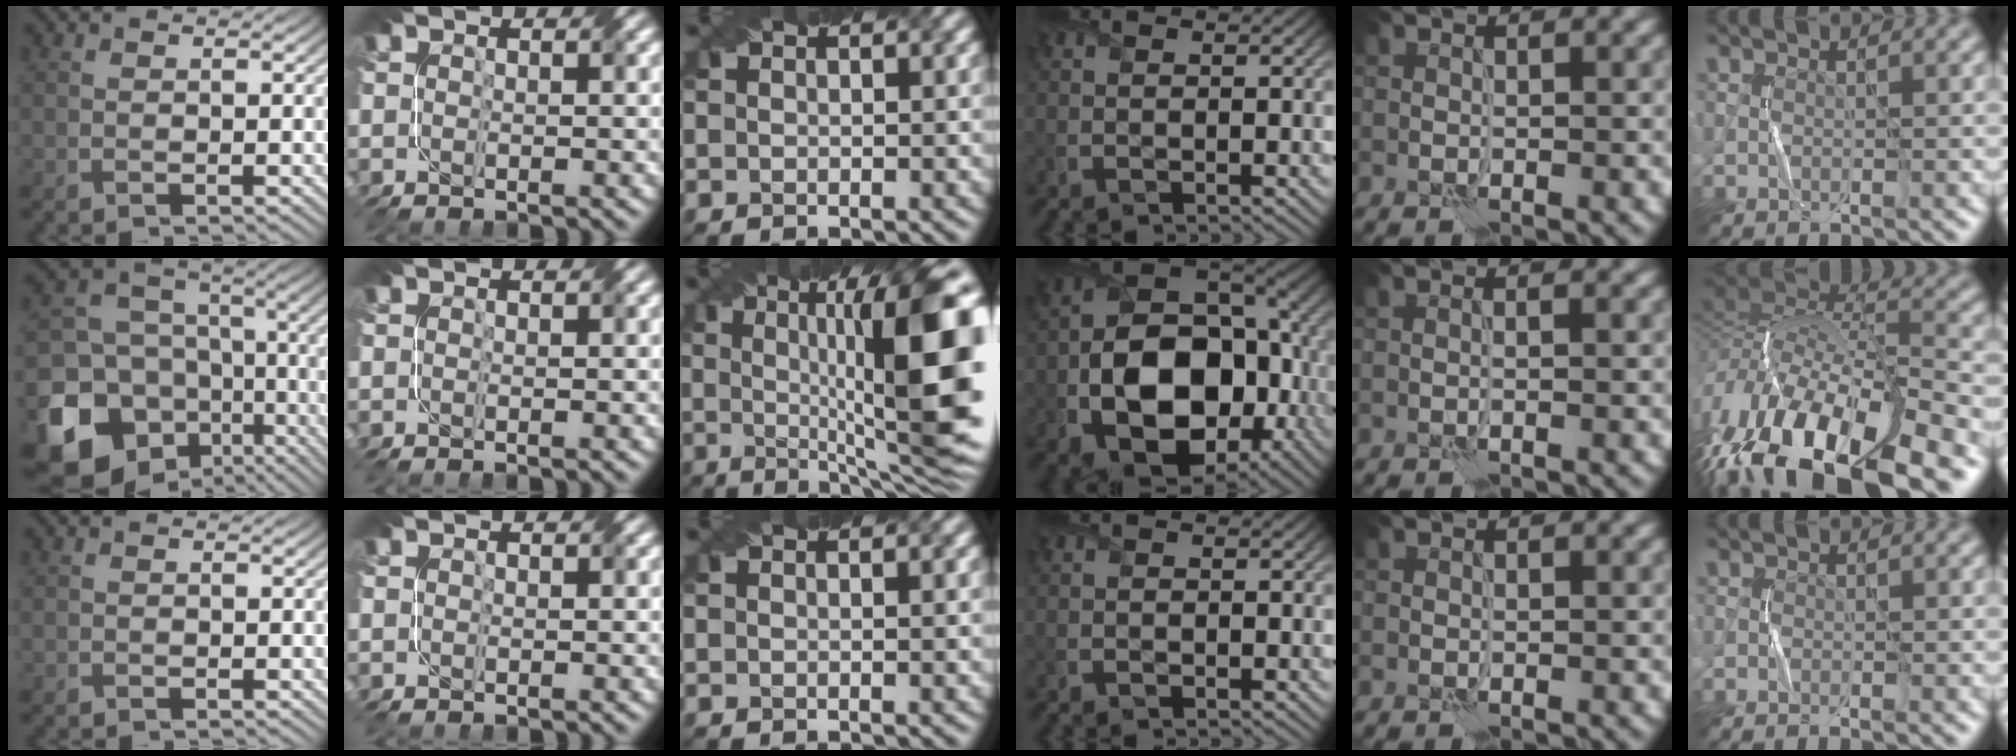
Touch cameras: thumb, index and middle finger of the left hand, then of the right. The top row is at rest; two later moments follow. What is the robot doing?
{"motion": "fold", "object": "netting"}